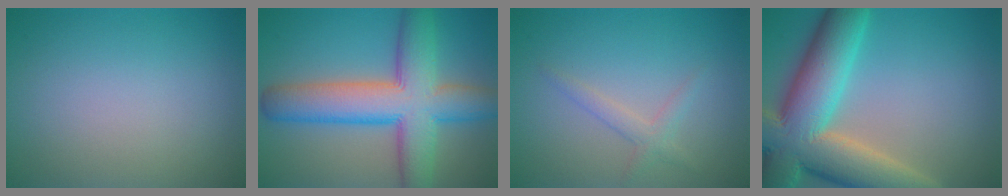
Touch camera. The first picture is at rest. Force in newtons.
{"total": 10.1, "press": 10.1, "slide": 0.4}
{"total": 1.6, "press": 1.6, "slide": 0.1}
{"total": 13.4, "press": 13.3, "slide": 1.1}